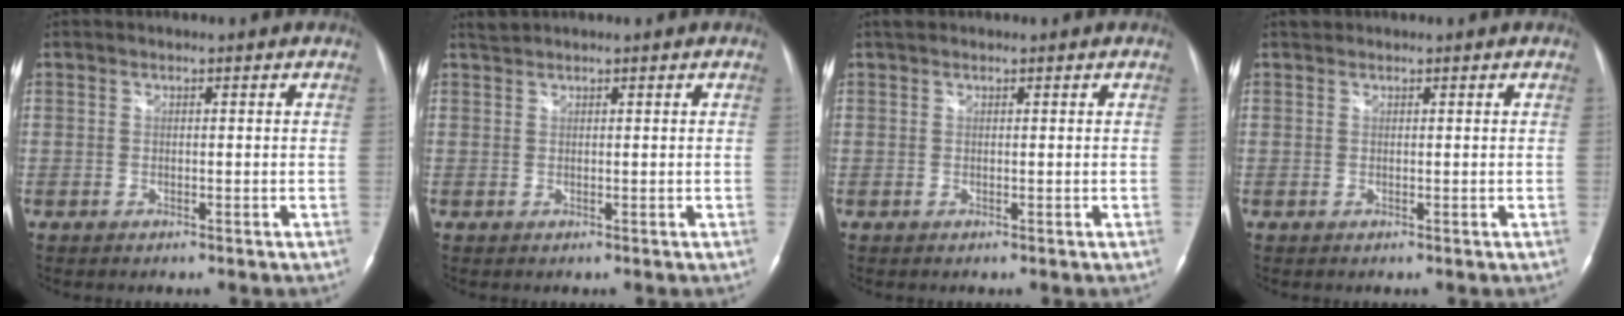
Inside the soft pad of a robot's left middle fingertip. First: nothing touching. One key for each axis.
{"total": 1.0, "fx": 1.0, "fy": -0.1, "fz": -0.1, "tx": -0.005, "ty": 0.010, "tz": 0.024}
{"total": 1.0, "fx": 0.8, "fy": 0.5, "fz": 0.3, "tx": -0.009, "ty": 0.013, "tz": 0.014}
{"total": 0.7, "fx": 0.6, "fy": 0.3, "fz": 0.0, "tx": -0.004, "ty": 0.009, "tz": 0.009}